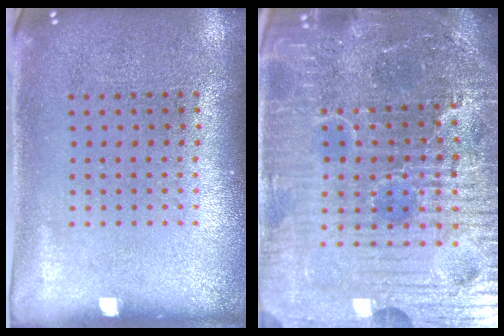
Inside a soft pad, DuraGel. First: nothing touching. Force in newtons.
{"total": 7.1, "press": 6.4, "slide": 3.2}